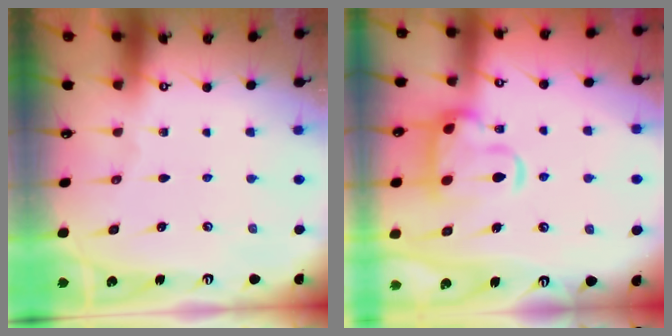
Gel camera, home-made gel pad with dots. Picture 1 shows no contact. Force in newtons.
{"total": 7.0, "press": 6.8, "slide": 1.5}